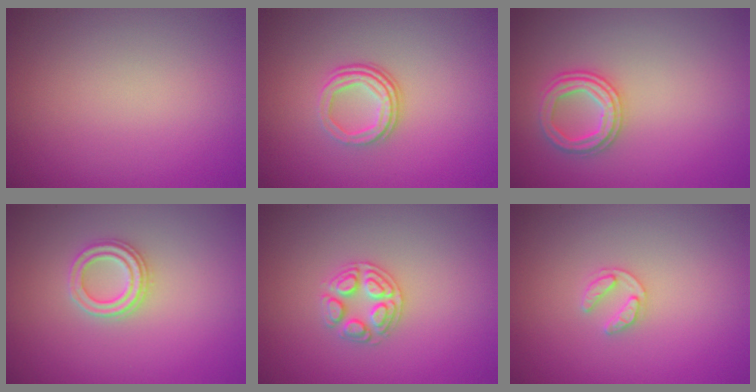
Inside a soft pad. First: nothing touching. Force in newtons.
{"total": 3.3, "press": 2.4, "slide": 2.3}
{"total": 2.6, "press": 2.6, "slide": 0.1}
{"total": 2.3, "press": 2.3, "slide": 0.2}
{"total": 2.5, "press": 2.5, "slide": 0.4}
{"total": 1.6, "press": 1.6, "slide": 0.3}